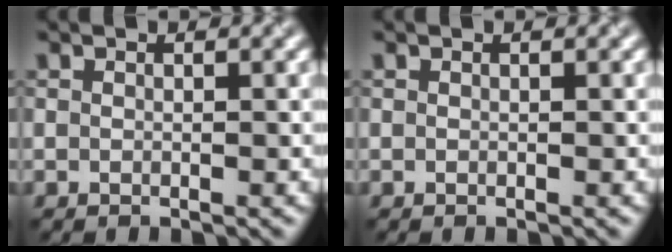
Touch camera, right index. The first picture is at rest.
{"total": 0.0}